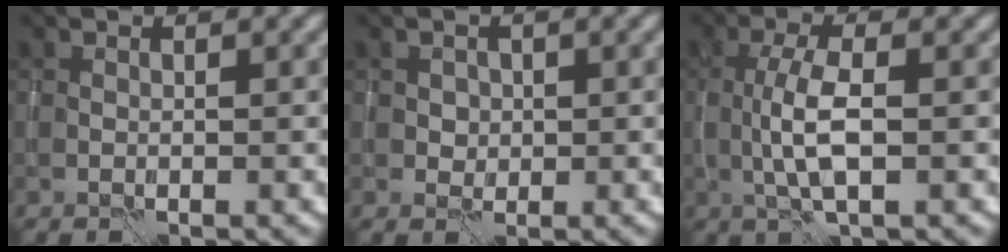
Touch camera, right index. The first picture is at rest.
{"total": 1.3, "force": [0.4, 1.2, 0.3], "torque": [-0.004, -0.001, 0.008]}
{"total": 4.1, "force": [-0.2, 1.2, 3.9], "torque": [-0.089, 0.001, -0.005]}